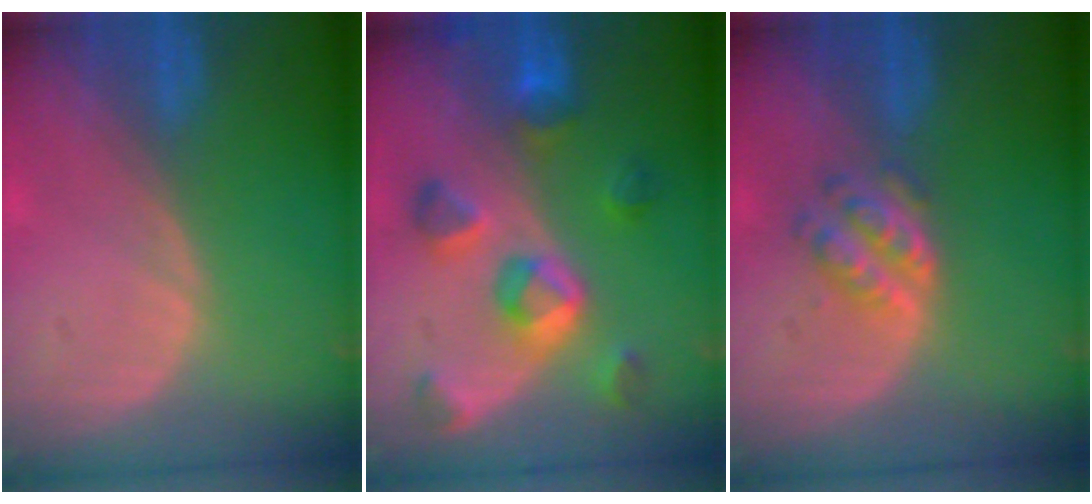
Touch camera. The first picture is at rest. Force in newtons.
{"total": 8.4, "press": 8.1, "slide": 2.3}
{"total": 4.2, "press": 4.2, "slide": 0.1}